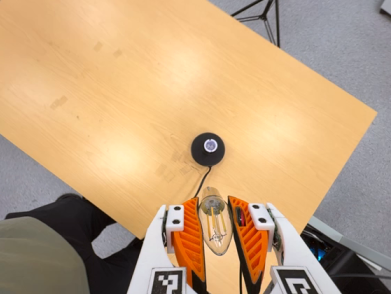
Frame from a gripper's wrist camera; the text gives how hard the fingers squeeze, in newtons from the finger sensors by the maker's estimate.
{"total": 19.8, "left": 21.6, "right": 18.0}